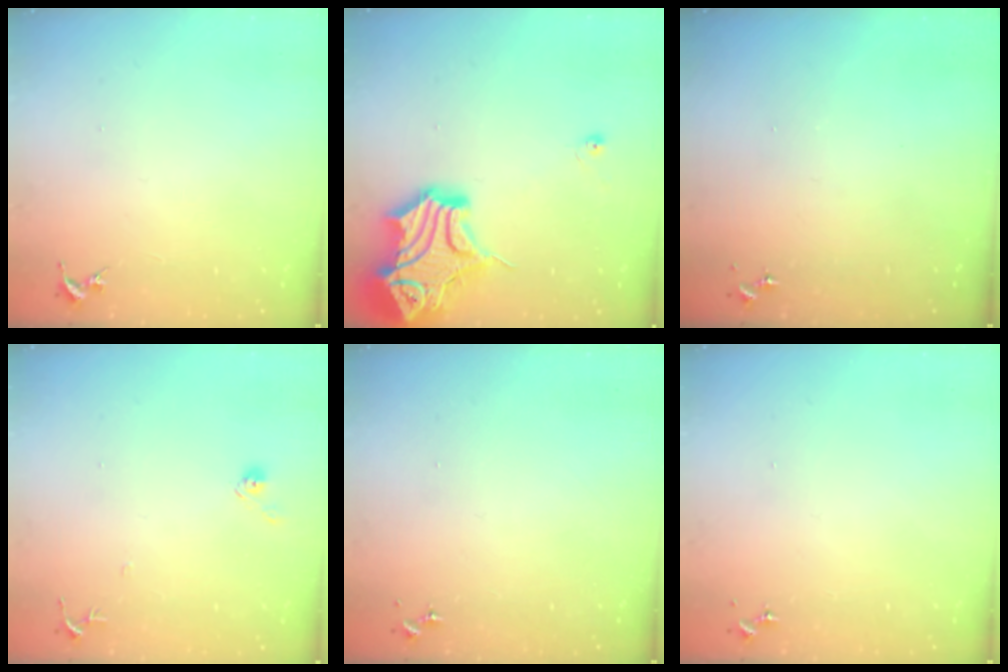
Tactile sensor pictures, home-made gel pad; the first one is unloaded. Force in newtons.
{"total": 20.1, "press": 20.0, "slide": 2.2}
{"total": 0.0}
{"total": 5.9, "press": 5.9, "slide": 0.4}
{"total": 0.0}
{"total": 0.0}